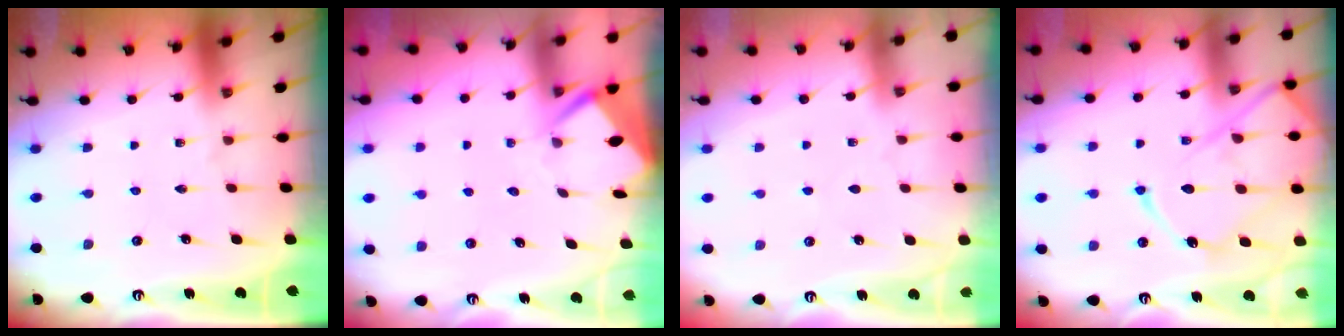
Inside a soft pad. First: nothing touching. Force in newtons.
{"total": 3.0, "press": 3.0, "slide": 0.3}
{"total": 2.8, "press": 2.8, "slide": 0.4}
{"total": 17.6, "press": 17.5, "slide": 1.7}